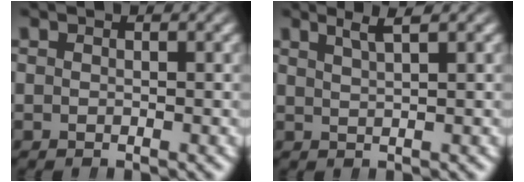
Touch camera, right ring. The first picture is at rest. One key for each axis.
{"total": 2.0, "fx": 1.5, "fy": -0.6, "fz": 1.2, "tx": -0.014, "ty": 0.010, "tz": 0.028}